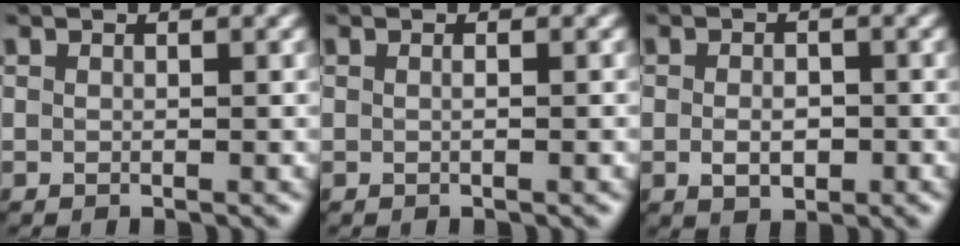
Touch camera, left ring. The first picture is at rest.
{"total": 0.9, "force": [0.0, 0.2, 0.8], "torque": [-0.010, -0.001, -0.004]}
{"total": 2.4, "force": [-0.6, 1.5, 1.8], "torque": [-0.031, -0.002, -0.009]}